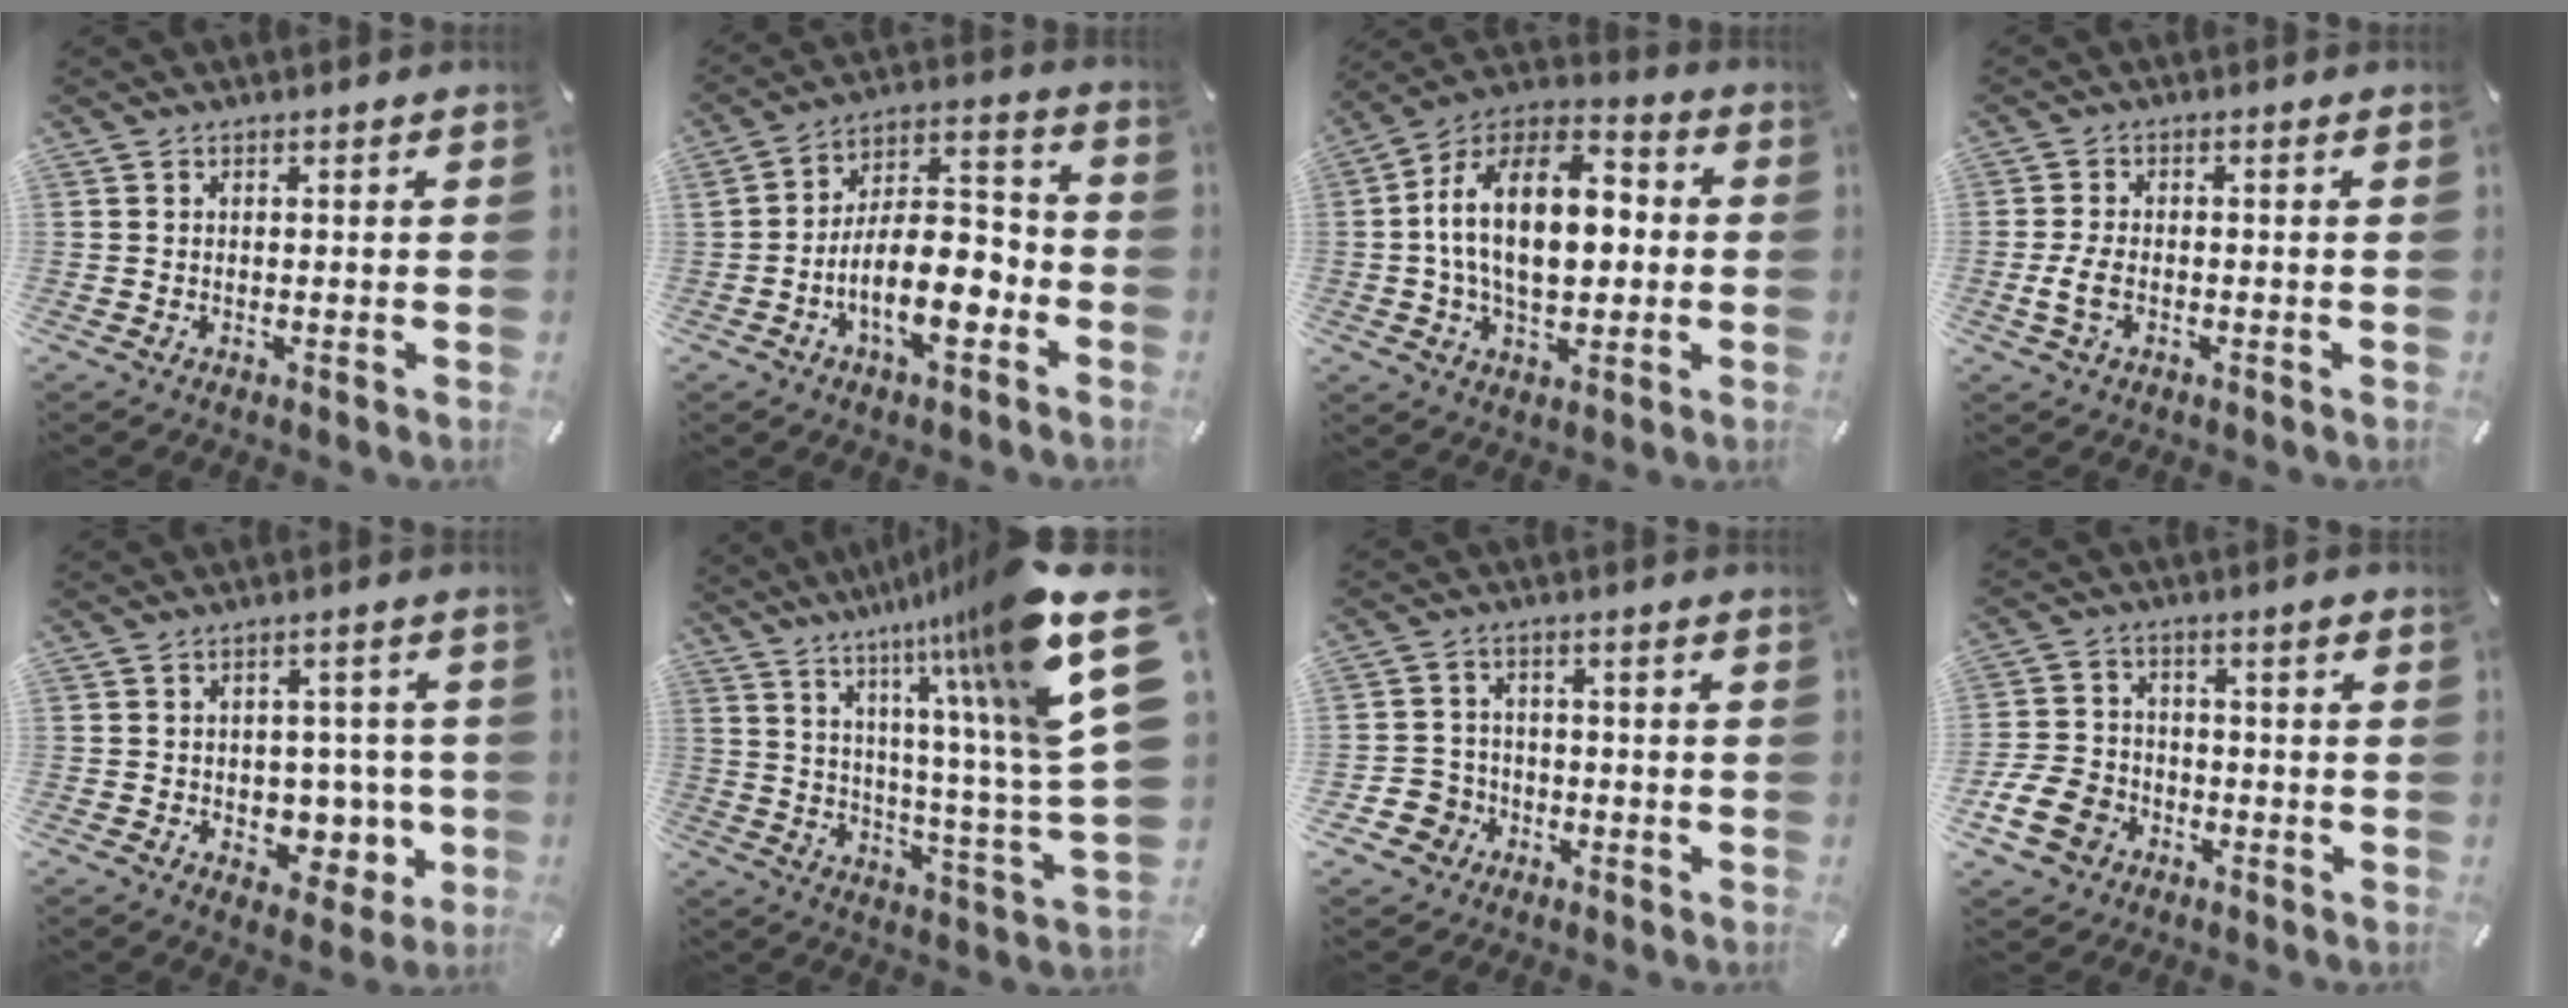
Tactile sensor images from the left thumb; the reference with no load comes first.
{"total": 14.2, "force": [-5.9, 6.7, 11.1], "torque": [-0.185, 0.017, -0.103]}
{"total": 18.6, "force": [0.3, 11.8, 14.5], "torque": [-0.278, 0.009, -0.003]}
{"total": 3.8, "force": [-1.2, 2.0, 2.9], "torque": [-0.060, 0.004, -0.022]}
{"total": 7.3, "force": [-0.6, 5.9, 4.3], "torque": [-0.037, -0.004, -0.008]}
{"total": 19.8, "force": [13.0, 1.8, 14.8], "torque": [-0.209, -0.110, 0.190]}
{"total": 6.0, "force": [-2.5, 5.4, 0.8], "torque": [-0.028, 0.018, -0.044]}
{"total": 9.8, "force": [-4.1, 7.8, 4.3], "torque": [-0.097, 0.026, -0.076]}